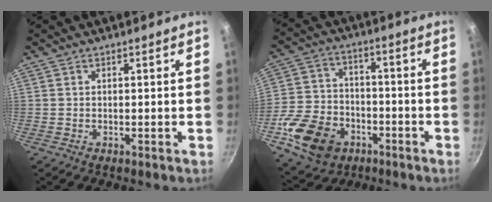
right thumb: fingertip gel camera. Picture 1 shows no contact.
{"total": 16.5, "force": [-7.0, 12.1, 8.7], "torque": [-0.154, 0.031, -0.121]}